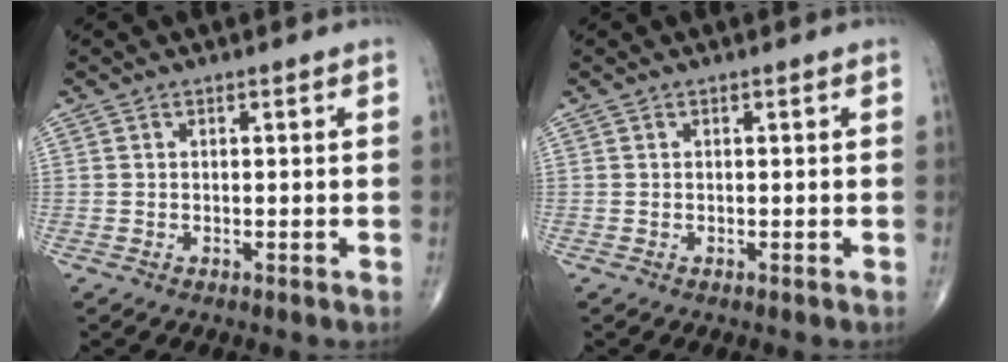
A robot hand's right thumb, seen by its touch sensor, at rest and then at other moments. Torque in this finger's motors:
{"motor_torque": [0.00, 0.00, 0.00, 0.00, 0.01]}